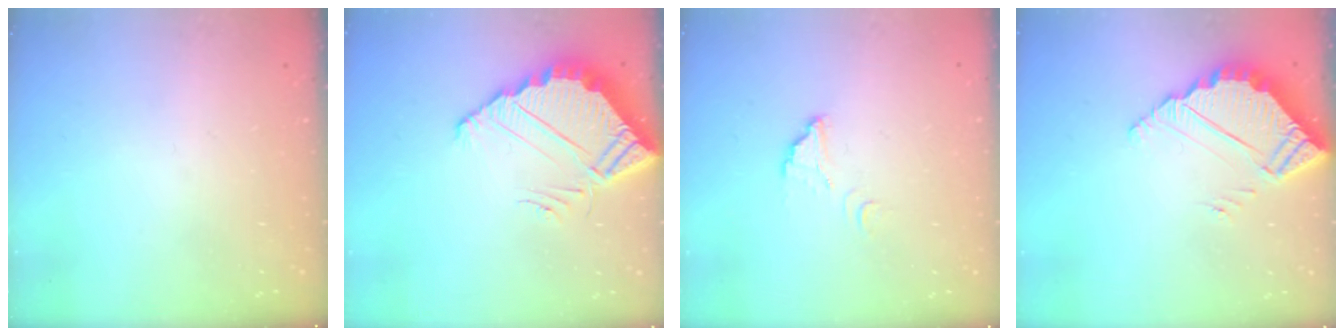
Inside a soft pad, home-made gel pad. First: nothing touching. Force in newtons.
{"total": 5.9, "press": 5.9, "slide": 0.3}
{"total": 5.1, "press": 5.1, "slide": 0.4}
{"total": 4.7, "press": 4.7, "slide": 0.3}